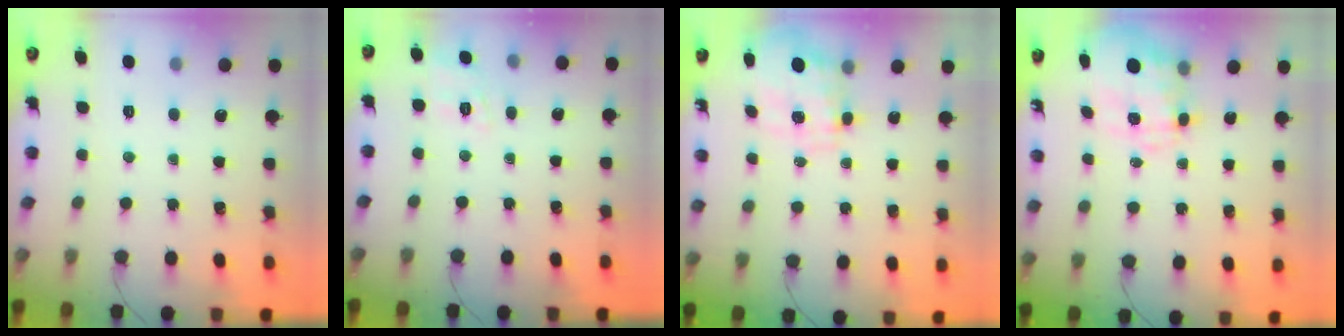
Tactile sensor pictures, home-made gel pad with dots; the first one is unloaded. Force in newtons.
{"total": 4.8, "press": 4.5, "slide": 1.7}
{"total": 3.6, "press": 3.4, "slide": 1.1}
{"total": 10.7, "press": 10.6, "slide": 1.6}